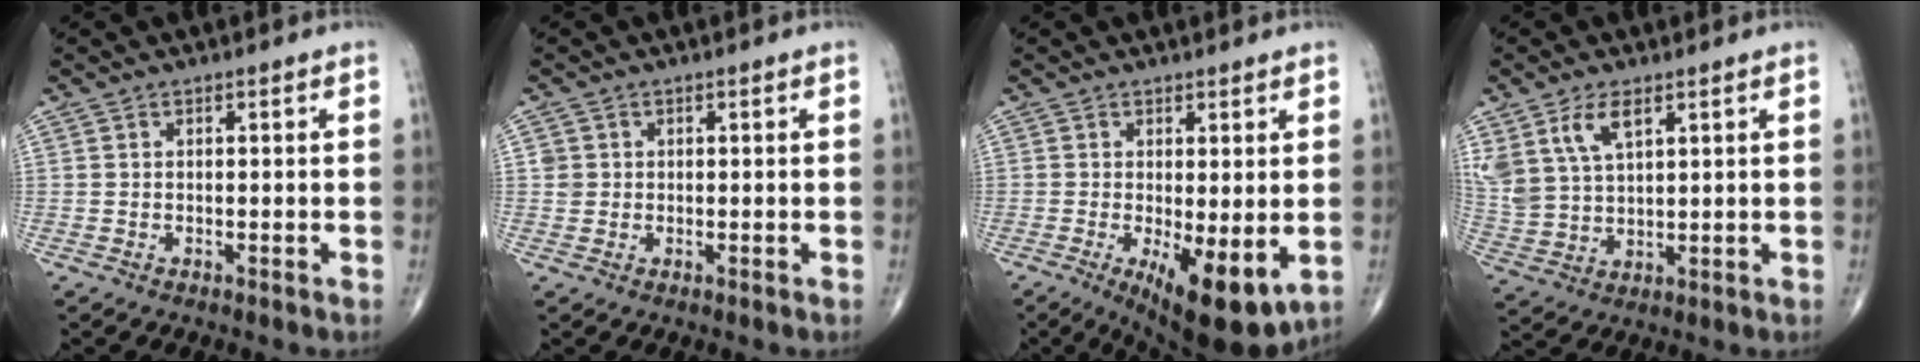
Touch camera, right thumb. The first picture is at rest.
{"total": 1.7, "force": [0.3, 1.7, 0.2], "torque": [0.010, 0.004, 0.005]}
{"total": 10.8, "force": [-2.6, 3.8, 9.8], "torque": [-0.139, -0.025, -0.027]}
{"total": 9.6, "force": [5.2, 5.0, 6.4], "torque": [-0.129, -0.012, 0.114]}